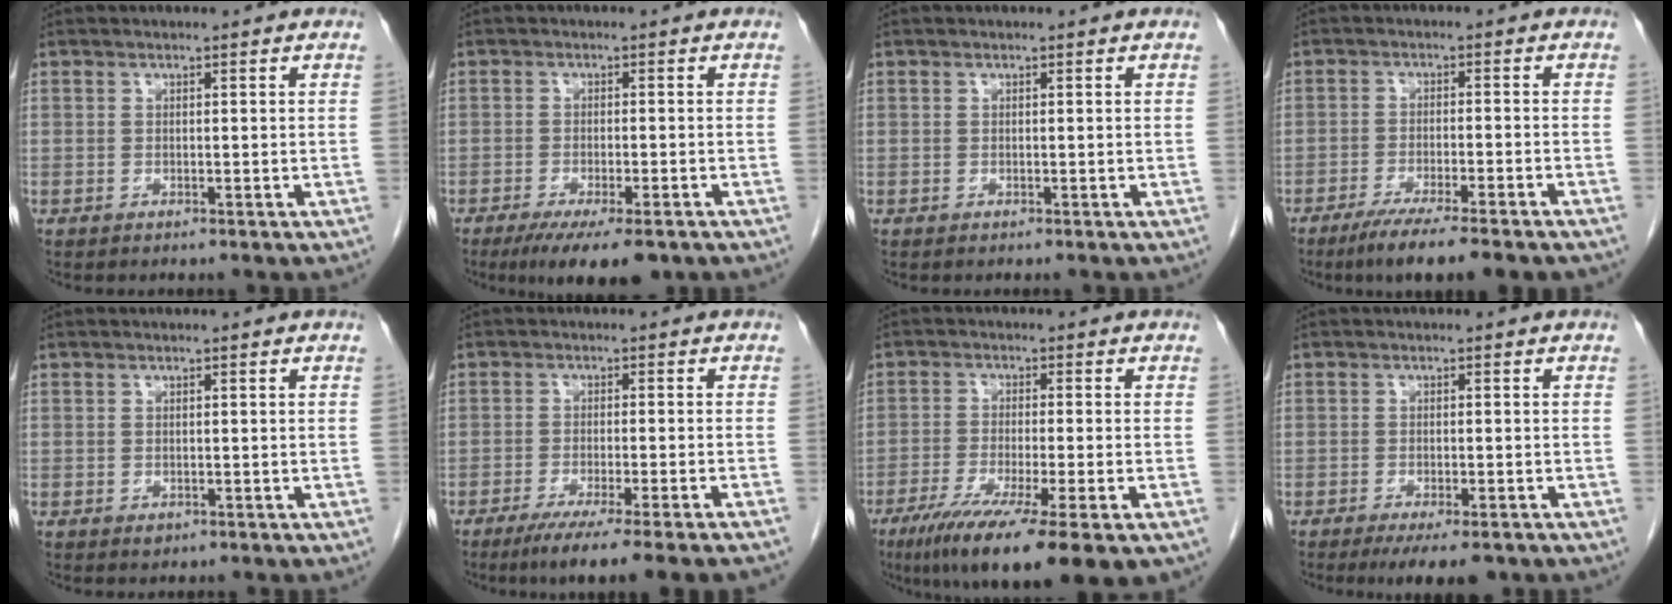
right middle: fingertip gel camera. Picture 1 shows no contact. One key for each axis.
{"total": 9.0, "fx": -6.2, "fy": 2.0, "fz": 6.1, "tx": -0.085, "ty": -0.016, "tz": -0.093}
{"total": 0.0}
{"total": 10.3, "fx": -8.0, "fy": 0.6, "fz": 6.5, "tx": -0.089, "ty": -0.020, "tz": -0.118}
{"total": 0.6, "fx": -0.3, "fy": 0.4, "fz": 0.3, "tx": -0.006, "ty": 0.000, "tz": -0.001}
{"total": 10.8, "fx": -8.5, "fy": -1.1, "fz": 6.6, "tx": -0.073, "ty": -0.029, "tz": -0.125}
{"total": 14.9, "fx": -9.0, "fy": 1.7, "fz": 11.7, "tx": -0.166, "ty": -0.039, "tz": -0.142}
{"total": 6.6, "fx": -4.9, "fy": 1.7, "fz": 4.1, "tx": -0.049, "ty": -0.010, "tz": -0.070}